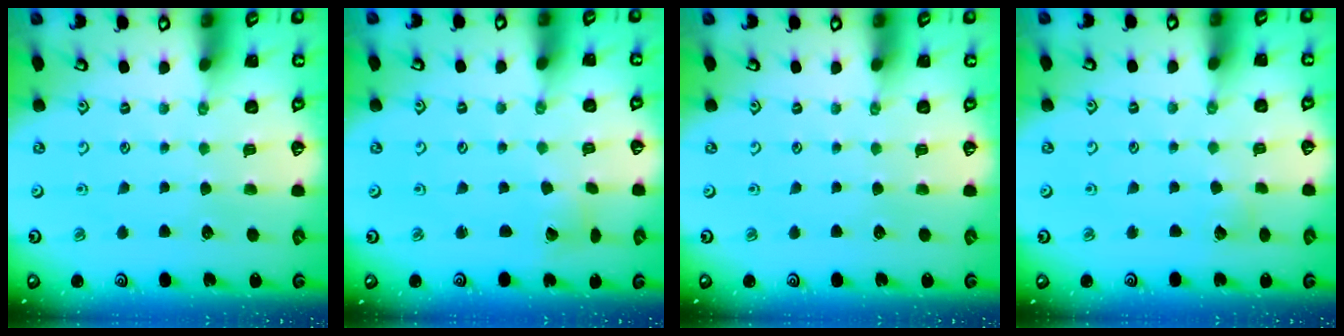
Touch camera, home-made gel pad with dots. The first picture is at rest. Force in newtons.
{"total": 3.4, "press": 3.4, "slide": 0.3}
{"total": 0.0}
{"total": 2.9, "press": 2.9, "slide": 0.3}